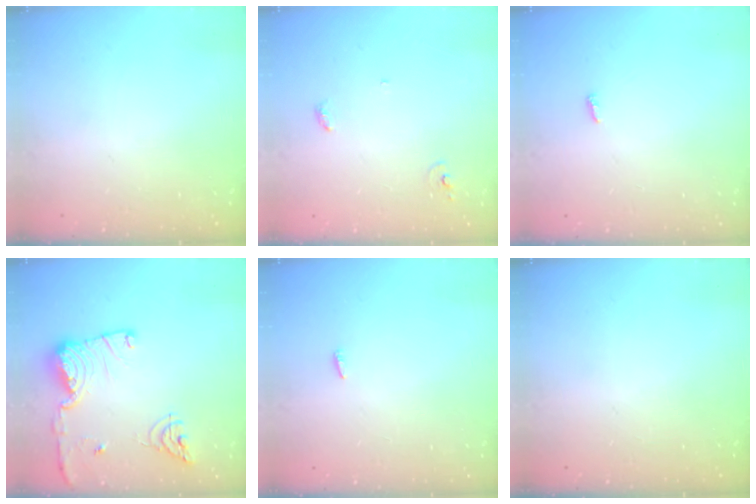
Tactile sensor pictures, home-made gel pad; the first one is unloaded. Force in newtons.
{"total": 3.4, "press": 3.4, "slide": 0.2}
{"total": 3.4, "press": 3.3, "slide": 0.6}
{"total": 14.9, "press": 14.8, "slide": 1.6}
{"total": 2.1, "press": 1.9, "slide": 0.7}
{"total": 0.0}